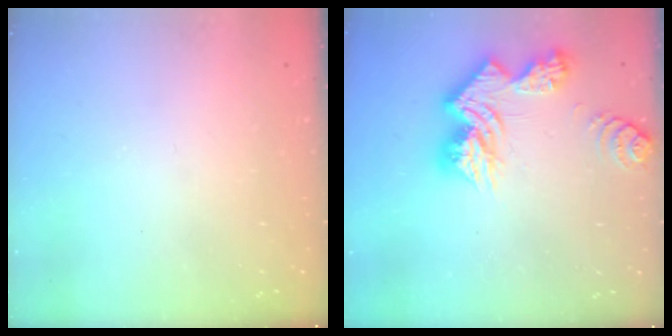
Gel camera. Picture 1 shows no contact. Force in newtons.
{"total": 13.8, "press": 13.8, "slide": 0.4}